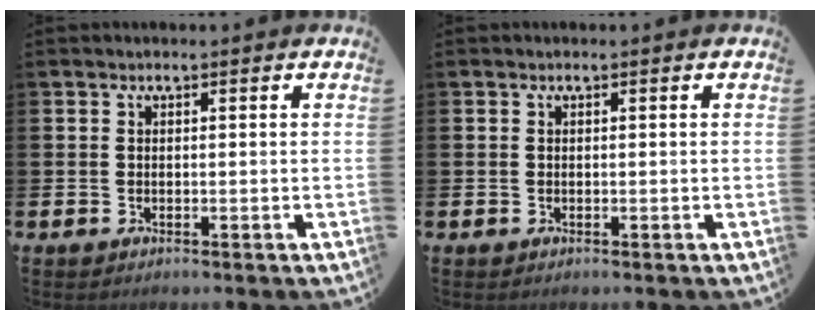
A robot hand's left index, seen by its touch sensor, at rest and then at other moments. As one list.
[{"total": 0.0}]